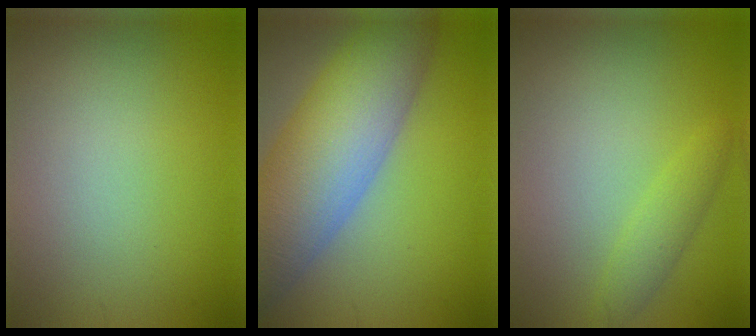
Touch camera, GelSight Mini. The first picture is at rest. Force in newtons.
{"total": 10.3, "press": 10.2, "slide": 0.6}
{"total": 1.9, "press": 1.9, "slide": 0.1}